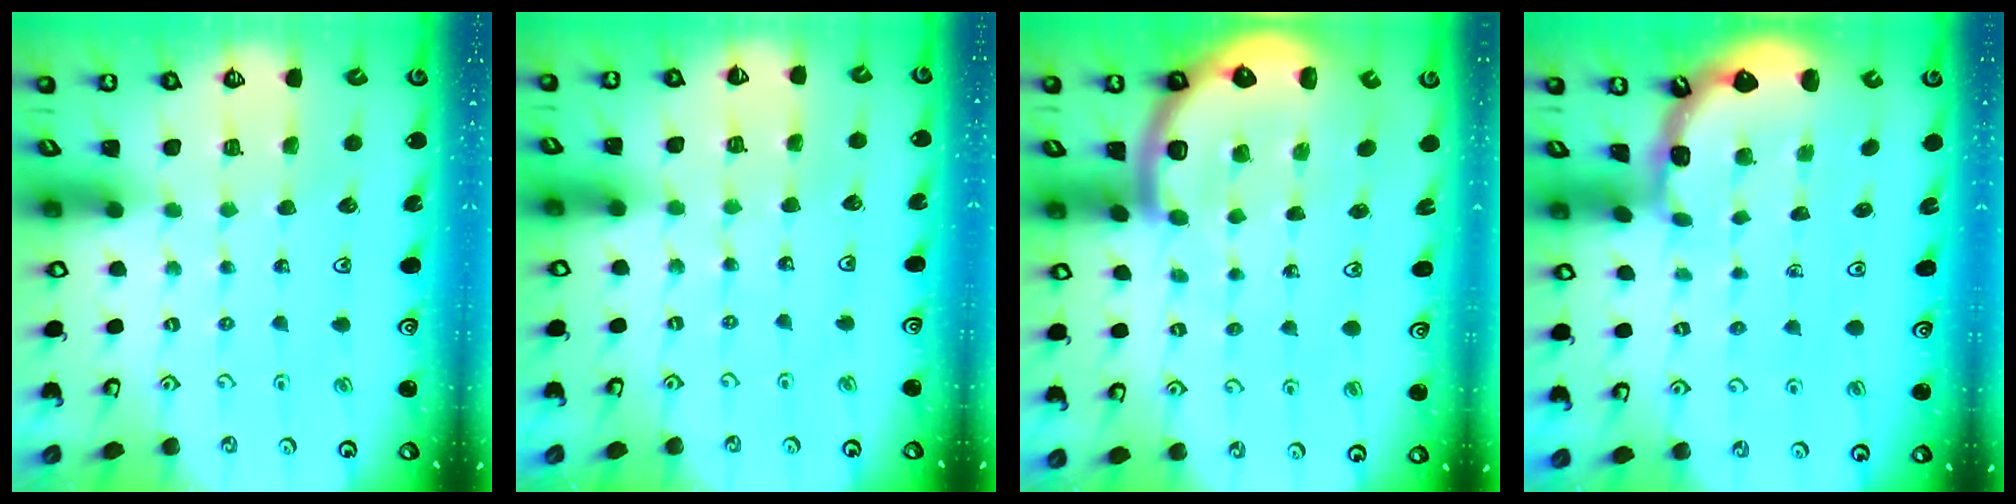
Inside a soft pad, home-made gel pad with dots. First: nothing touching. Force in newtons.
{"total": 2.1, "press": 2.1, "slide": 0.2}
{"total": 7.6, "press": 7.4, "slide": 1.8}
{"total": 1.3, "press": 1.2, "slide": 0.1}